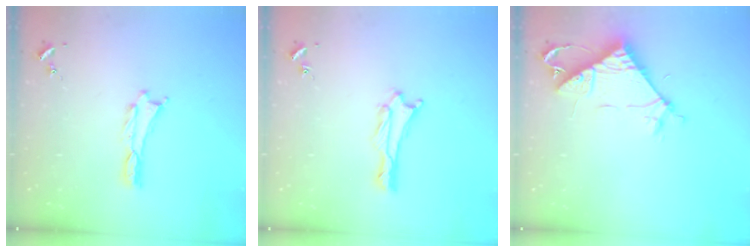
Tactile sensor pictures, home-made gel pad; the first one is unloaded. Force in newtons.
{"total": 1.9, "press": 1.9, "slide": 0.1}
{"total": 7.8, "press": 7.8, "slide": 0.7}